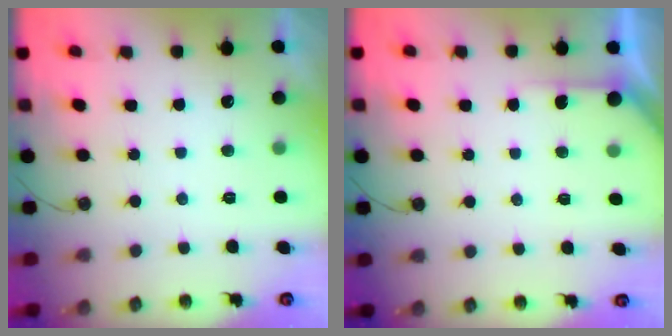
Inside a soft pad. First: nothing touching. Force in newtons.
{"total": 4.8, "press": 4.8, "slide": 0.4}